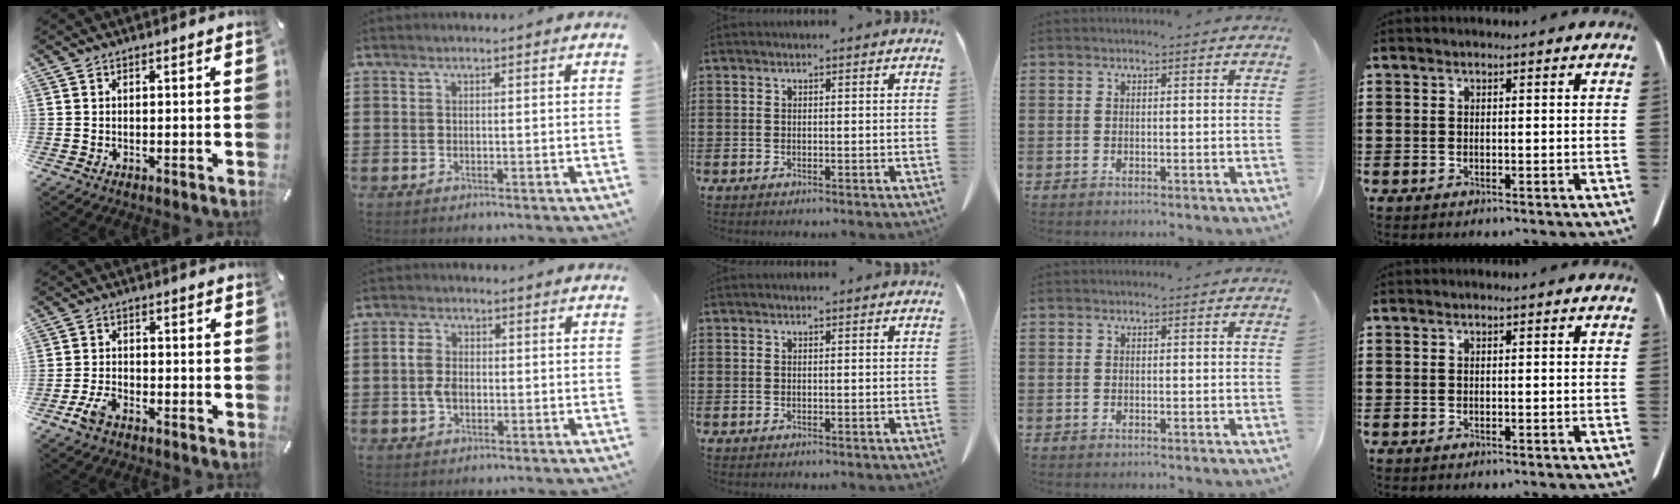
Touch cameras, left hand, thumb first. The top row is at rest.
{"thumb": {"total": 4.6, "force": [-2.8, 2.7, 2.5], "torque": [-0.059, 0.012, -0.055]}, "index": {"total": 3.9, "force": [-0.4, 2.5, 2.9], "torque": [-0.078, -0.001, -0.015]}}